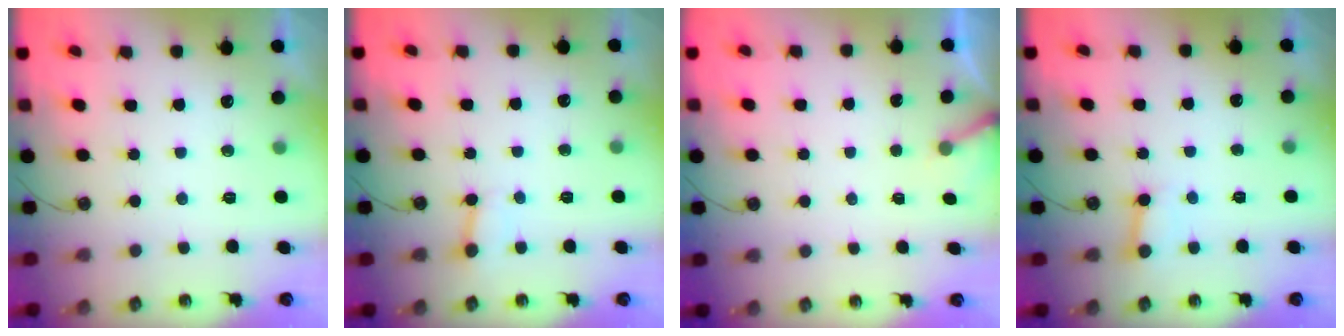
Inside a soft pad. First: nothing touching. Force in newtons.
{"total": 2.5, "press": 2.5, "slide": 0.2}
{"total": 2.7, "press": 2.7, "slide": 0.2}
{"total": 5.1, "press": 5.1, "slide": 0.5}